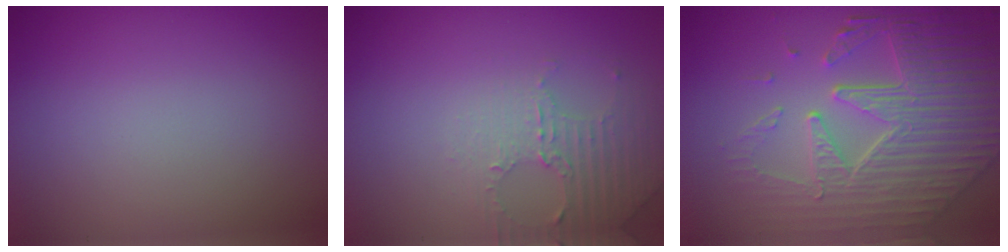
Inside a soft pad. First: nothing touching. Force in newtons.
{"total": 3.0, "press": 2.9, "slide": 0.7}
{"total": 8.1, "press": 6.0, "slide": 5.5}